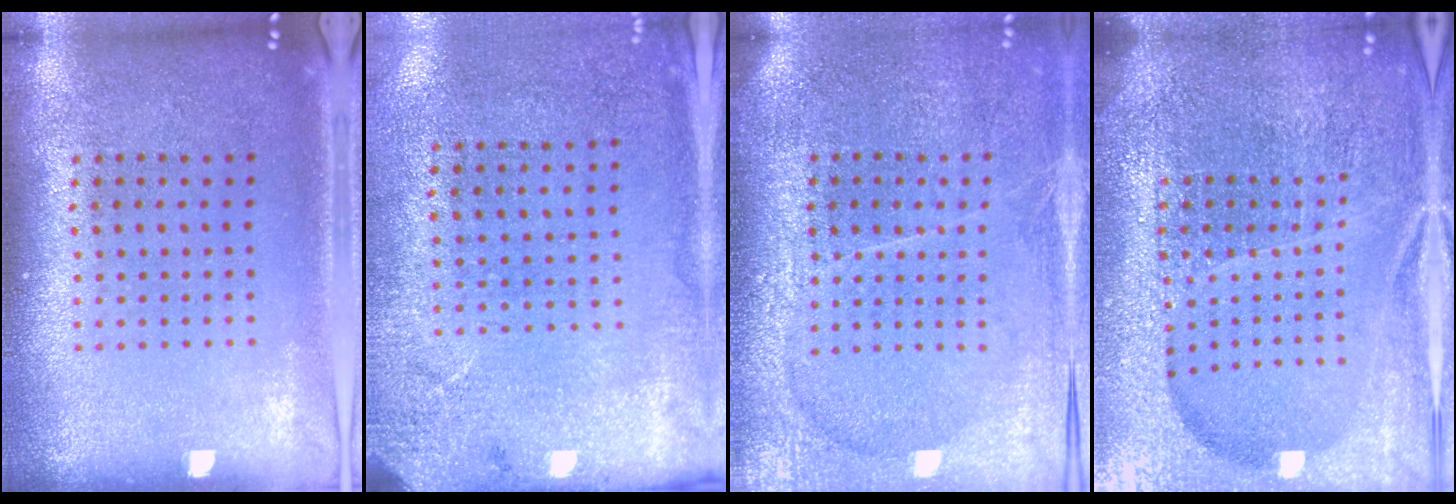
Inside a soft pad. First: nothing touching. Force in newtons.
{"total": 2.7, "press": 2.2, "slide": 1.5}
{"total": 3.8, "press": 3.4, "slide": 1.7}
{"total": 6.1, "press": 5.4, "slide": 2.9}